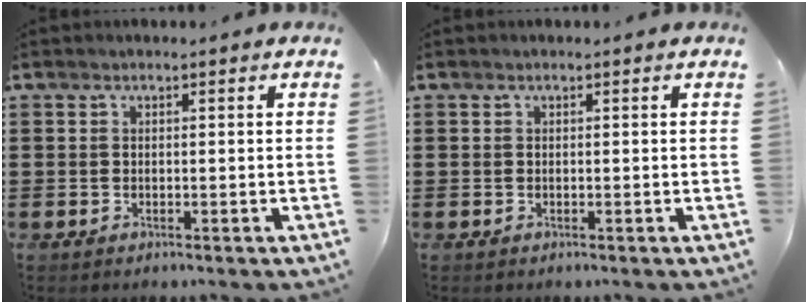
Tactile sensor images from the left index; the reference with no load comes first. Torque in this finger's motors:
{"motor_torque": [0.00, 0.00, 0.00, 0.00]}